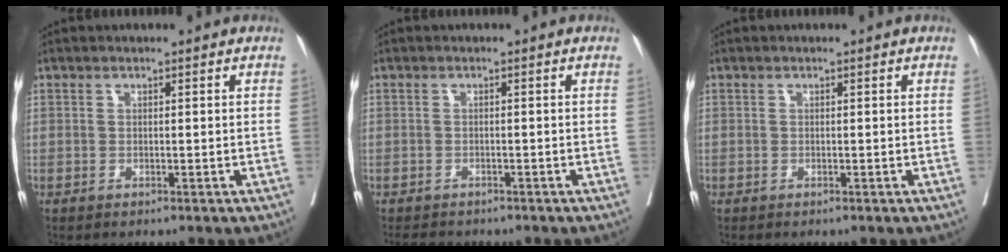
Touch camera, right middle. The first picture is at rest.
{"total": 3.7, "force": [-3.2, 1.5, 1.0], "torque": [-0.015, -0.004, -0.044]}
{"total": 0.0}